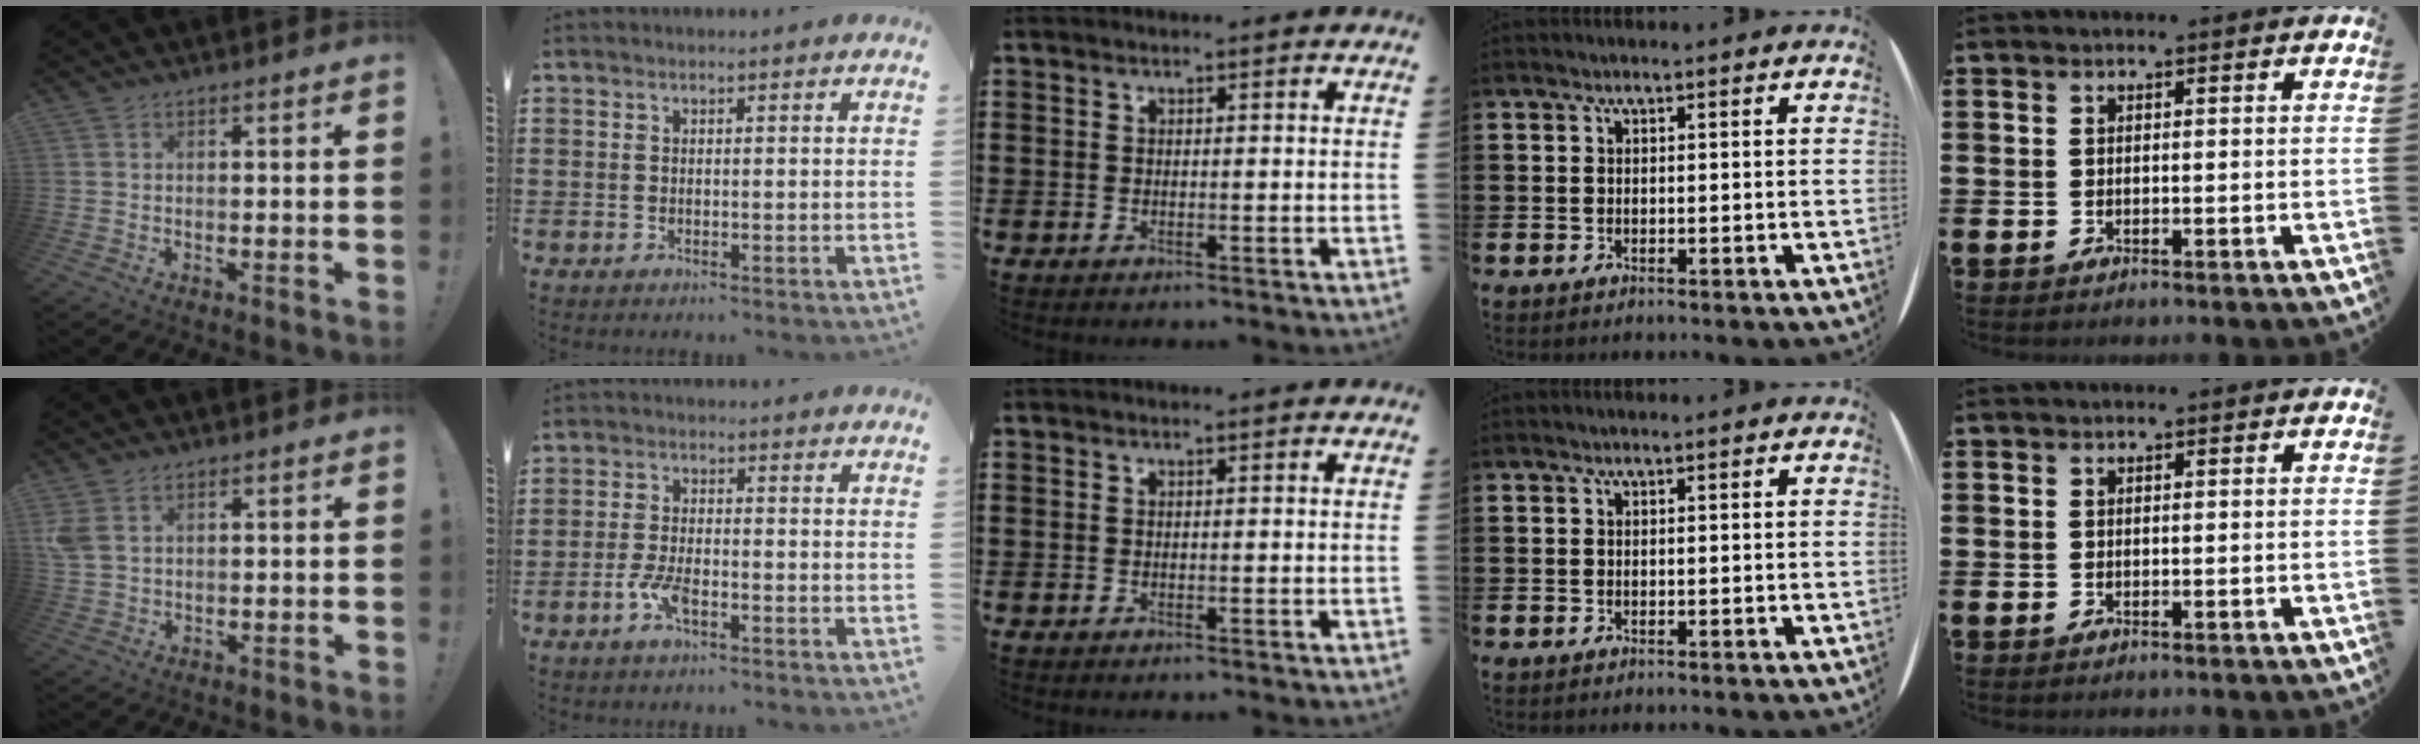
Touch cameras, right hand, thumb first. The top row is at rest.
{"thumb": {"total": 4.4, "force": [2.1, 2.7, 2.8], "torque": [-0.061, -0.006, 0.042]}, "index": {"total": 4.3, "force": [-2.1, 1.4, 3.5], "torque": [-0.081, -0.002, -0.042]}}